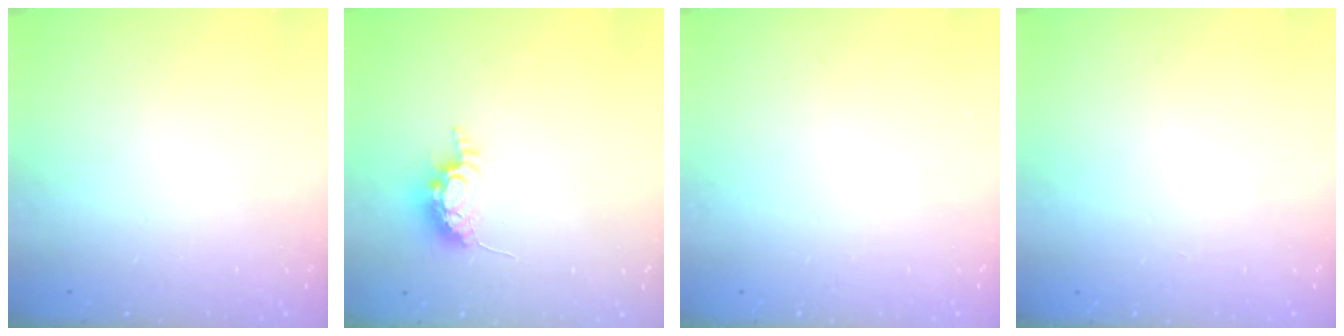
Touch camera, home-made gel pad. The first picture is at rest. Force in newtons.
{"total": 7.2, "press": 7.1, "slide": 0.5}
{"total": 0.0}
{"total": 1.2, "press": 1.2, "slide": 0.2}